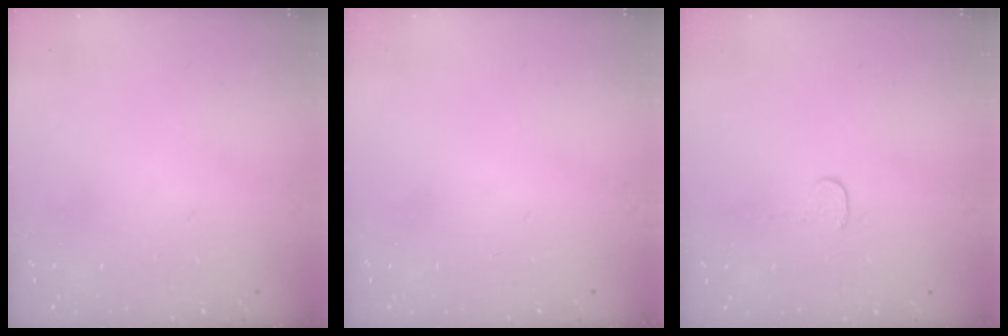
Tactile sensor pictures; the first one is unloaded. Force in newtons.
{"total": 0.0}
{"total": 3.7, "press": 3.7, "slide": 0.3}